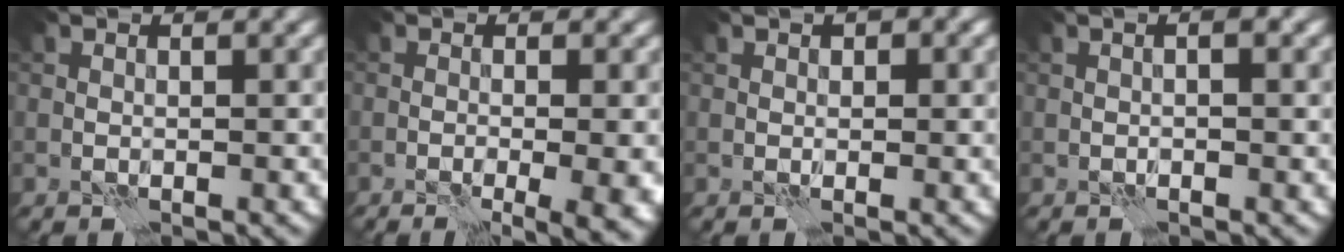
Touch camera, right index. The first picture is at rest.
{"total": 5.3, "force": [-1.1, 1.5, 5.0], "torque": [-0.047, -0.009, -0.009]}
{"total": 2.4, "force": [0.8, 1.4, 1.8], "torque": [-0.011, 0.000, 0.011]}
{"total": 2.4, "force": [0.5, 0.8, 2.2], "torque": [-0.012, 0.006, -0.004]}